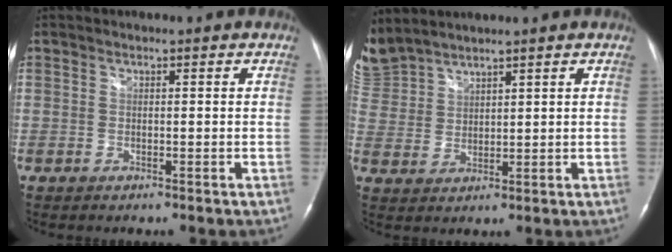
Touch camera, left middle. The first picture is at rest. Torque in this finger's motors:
{"motor_torque": [0.74, -0.75, 0.18, 0.01]}